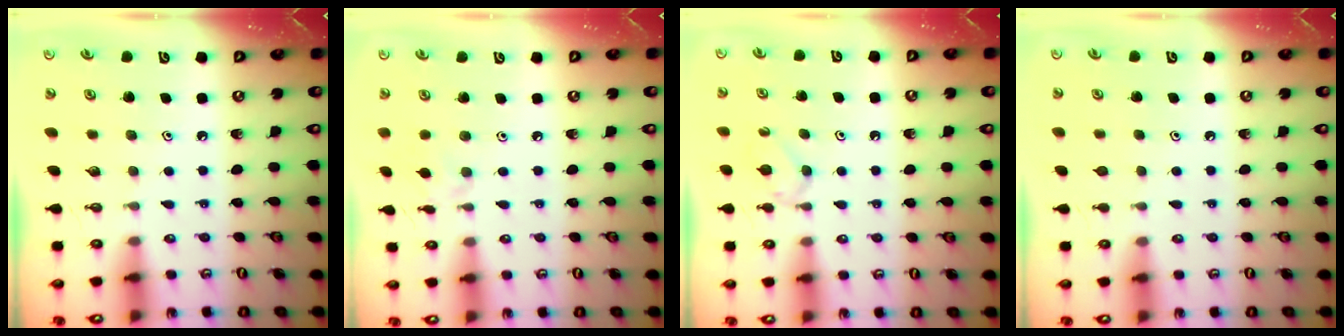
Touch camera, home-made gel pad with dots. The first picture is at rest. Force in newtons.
{"total": 1.9, "press": 1.8, "slide": 0.6}
{"total": 4.6, "press": 4.5, "slide": 0.8}
{"total": 0.8, "press": 0.7, "slide": 0.3}